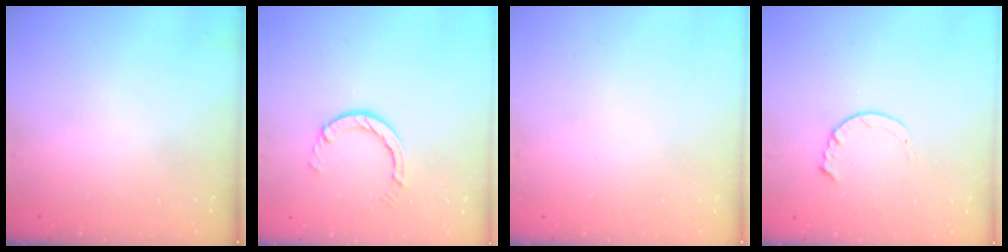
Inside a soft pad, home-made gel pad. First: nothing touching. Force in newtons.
{"total": 3.1, "press": 3.0, "slide": 0.5}
{"total": 0.0}
{"total": 4.6, "press": 4.6, "slide": 0.5}